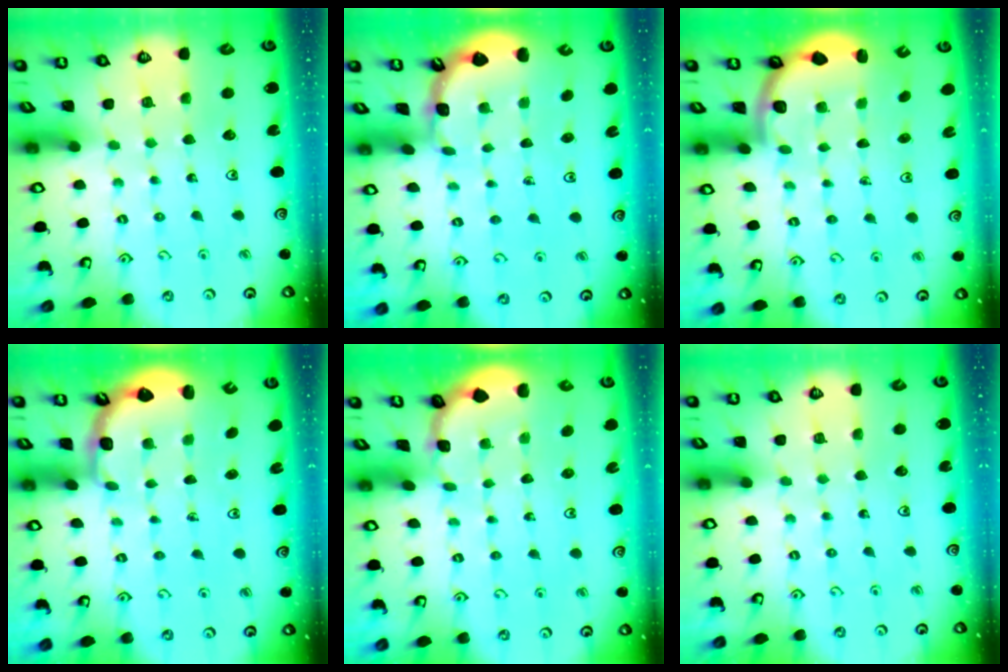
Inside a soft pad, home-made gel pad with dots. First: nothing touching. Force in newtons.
{"total": 1.4, "press": 1.4, "slide": 0.1}
{"total": 2.6, "press": 2.5, "slide": 0.6}
{"total": 2.4, "press": 2.1, "slide": 1.3}
{"total": 0.8, "press": 0.8, "slide": 0.2}
{"total": 0.0}